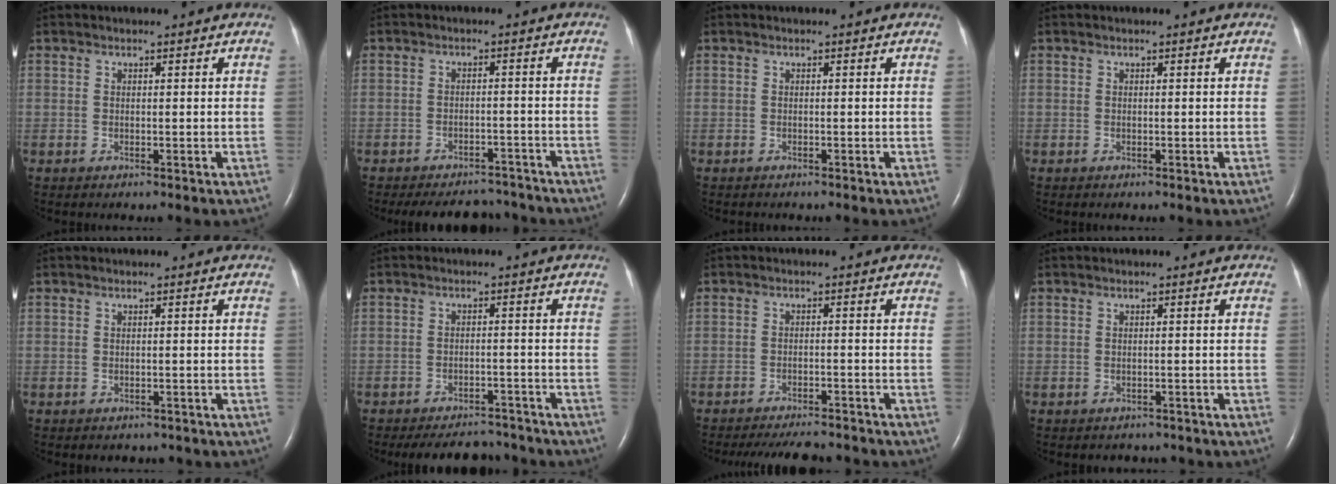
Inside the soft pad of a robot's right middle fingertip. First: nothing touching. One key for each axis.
{"total": 10.7, "fx": -9.8, "fy": 3.6, "fz": 2.5, "tx": -0.041, "ty": 0.007, "tz": -0.121}
{"total": 1.0, "fx": -0.9, "fy": 0.3, "fz": 0.4, "tx": -0.009, "ty": -0.002, "tz": -0.009}
{"total": 0.0}
{"total": 2.9, "fx": -2.5, "fy": 1.4, "fz": 0.6, "tx": -0.008, "ty": 0.001, "tz": -0.027}
{"total": 9.4, "fx": -8.7, "fy": 2.9, "fz": 2.0, "tx": -0.028, "ty": 0.004, "tz": -0.112}
{"total": 10.0, "fx": -9.3, "fy": 2.0, "fz": 3.2, "tx": -0.050, "ty": -0.006, "tz": -0.123}
{"total": 3.0, "fx": -2.6, "fy": 1.5, "fz": 0.3, "tx": -0.005, "ty": 0.005, "tz": -0.030}